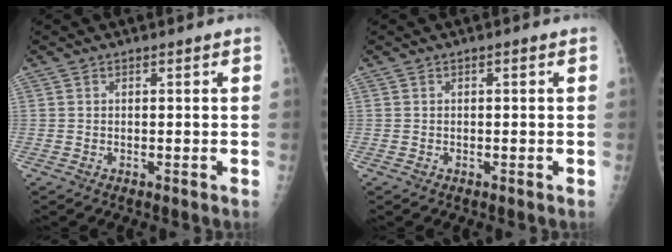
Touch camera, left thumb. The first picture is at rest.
{"total": 0.0}